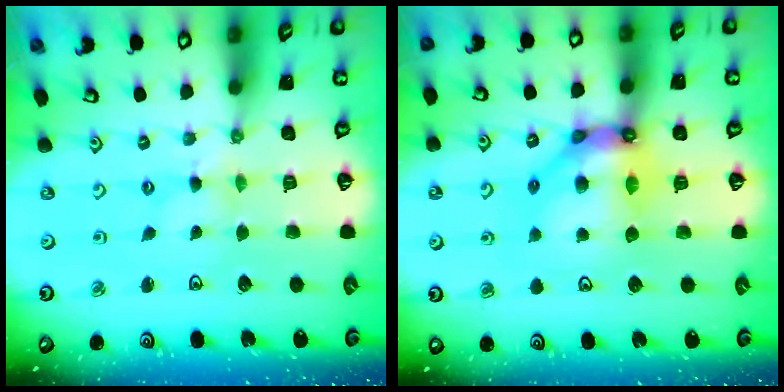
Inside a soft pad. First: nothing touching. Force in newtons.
{"total": 12.4, "press": 12.3, "slide": 1.5}